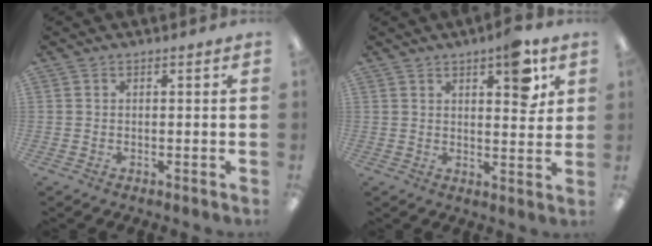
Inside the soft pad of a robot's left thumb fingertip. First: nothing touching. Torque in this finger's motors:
{"motor_torque": [0.93, 0.97, 0.62, -0.37, 0.03]}